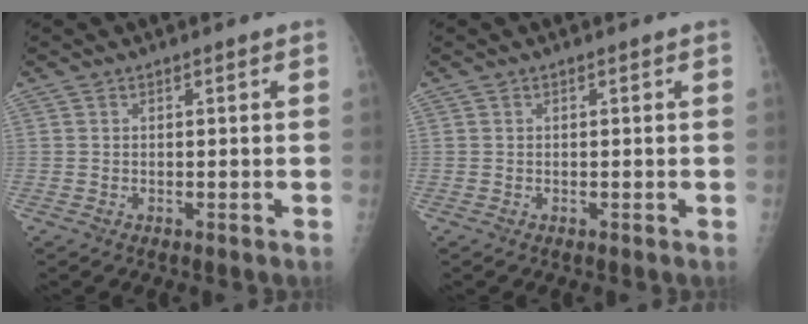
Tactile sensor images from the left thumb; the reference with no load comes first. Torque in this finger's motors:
{"motor_torque": [0.00, 0.00, 0.00, 0.00, 0.00]}